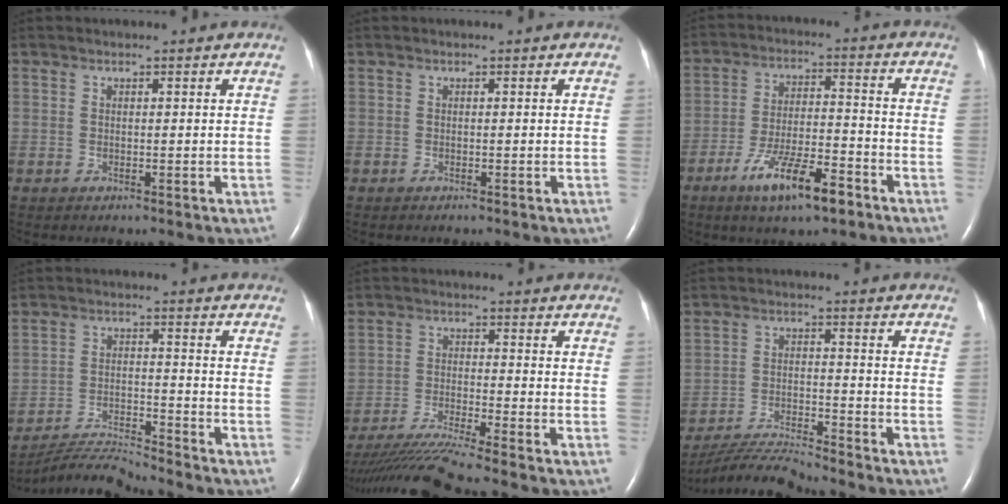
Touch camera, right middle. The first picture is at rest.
{"total": 0.0}
{"total": 10.5, "force": [-6.5, 2.2, 8.0], "torque": [-0.142, -0.006, -0.111]}
{"total": 7.6, "force": [-7.4, -1.9, 0.3], "torque": [-0.009, -0.005, -0.136]}
{"total": 9.8, "force": [-8.6, -2.6, 4.0], "torque": [-0.067, -0.029, -0.153]}
{"total": 8.1, "force": [-7.9, -1.6, 0.9], "torque": [-0.019, -0.009, -0.147]}